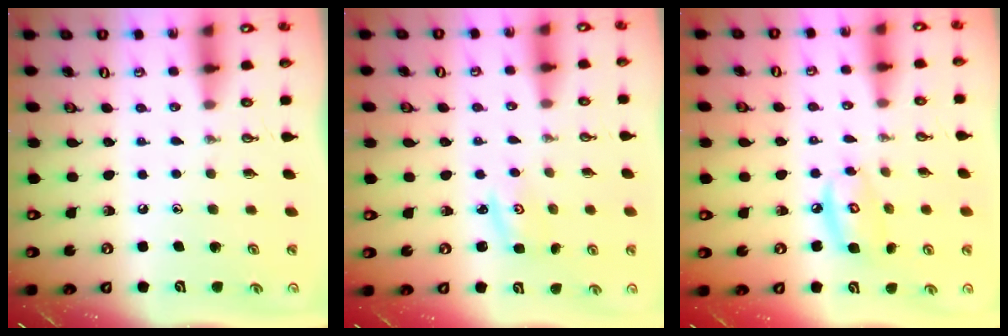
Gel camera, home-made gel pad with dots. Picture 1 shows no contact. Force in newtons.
{"total": 1.8, "press": 1.8, "slide": 0.0}
{"total": 8.1, "press": 8.1, "slide": 0.7}